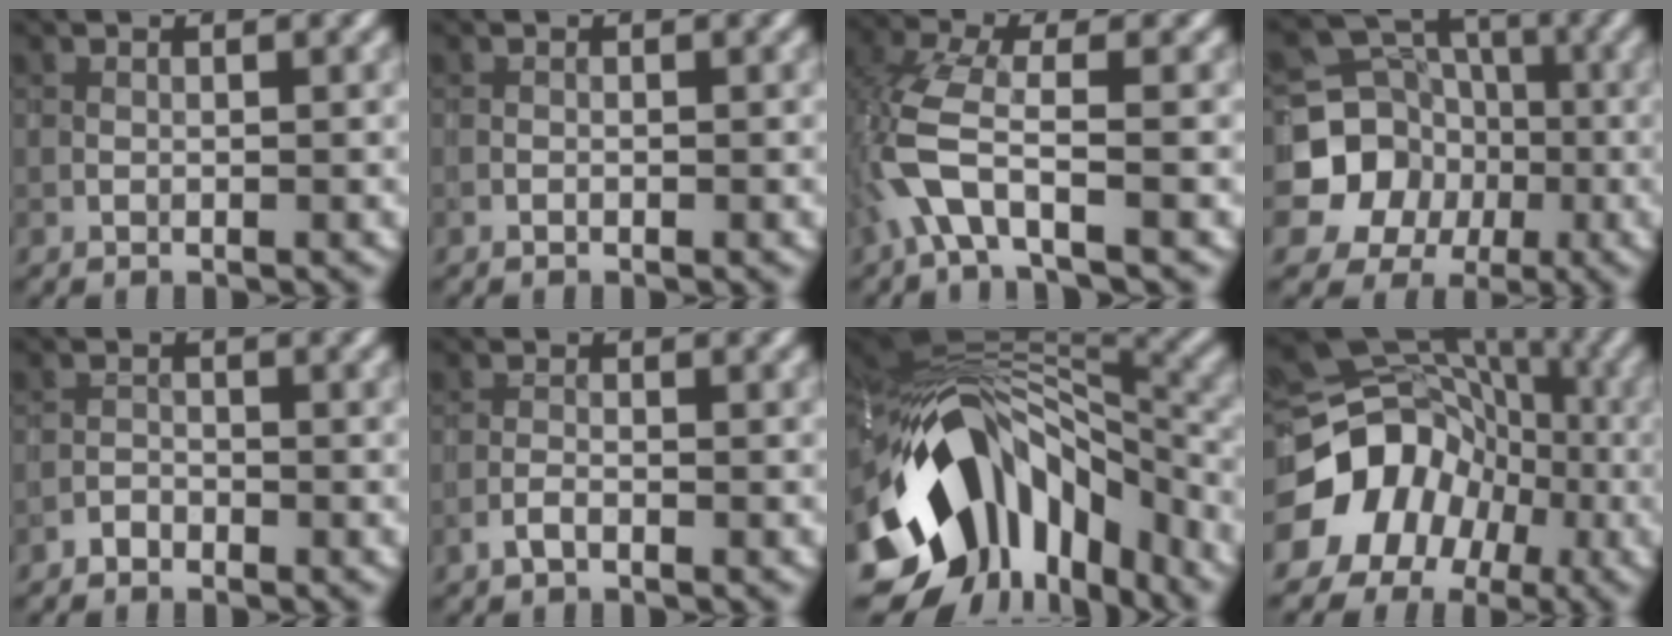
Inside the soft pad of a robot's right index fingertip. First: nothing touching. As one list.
[{"total": 0.0}, {"total": 5.3, "force": [-1.9, 1.6, 4.6], "torque": [-0.112, 0.002, -0.050]}, {"total": 9.3, "force": [-1.7, 8.7, 2.9], "torque": [-0.052, 0.001, -0.052]}, {"total": 0.8, "force": [-0.7, 0.4, 0.0], "torque": [0.005, 0.004, -0.015]}, {"total": 0.9, "force": [-0.6, 0.2, 0.6], "torque": [-0.014, 0.003, -0.015]}, {"total": 15.0, "force": [-6.5, 9.2, 9.9], "torque": [-0.188, 0.003, -0.096]}, {"total": 12.7, "force": [-4.3, 11.1, 4.4], "torque": [-0.078, -0.017, -0.097]}]